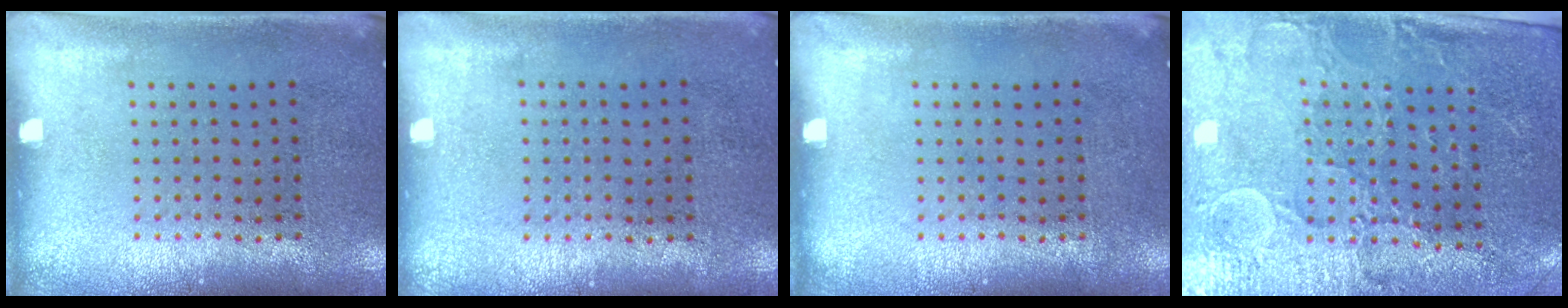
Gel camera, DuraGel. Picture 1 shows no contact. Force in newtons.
{"total": 0.0}
{"total": 0.0}
{"total": 3.2, "press": 3.0, "slide": 1.3}